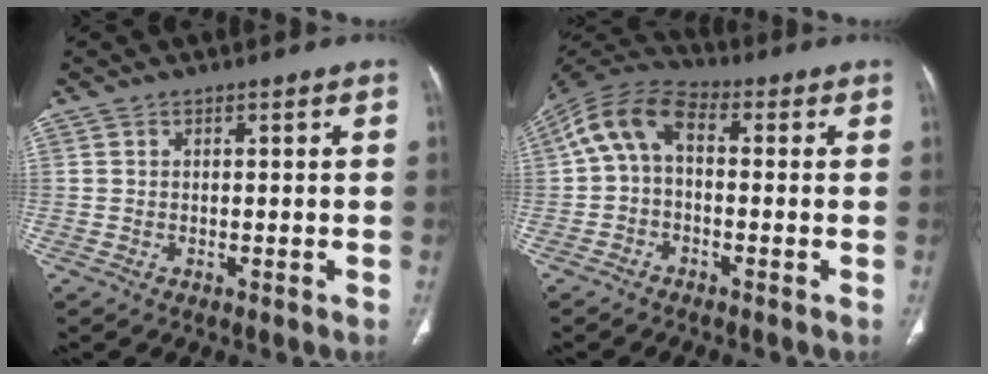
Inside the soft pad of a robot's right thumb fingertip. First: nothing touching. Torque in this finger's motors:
{"motor_torque": [0.18, 0.15, 1.06, -0.17, 0.34]}